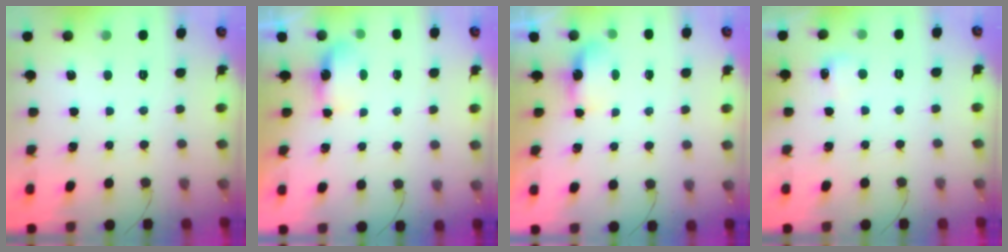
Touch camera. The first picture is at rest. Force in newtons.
{"total": 3.9, "press": 3.9, "slide": 0.7}
{"total": 3.9, "press": 3.9, "slide": 0.7}
{"total": 4.8, "press": 4.7, "slide": 1.1}